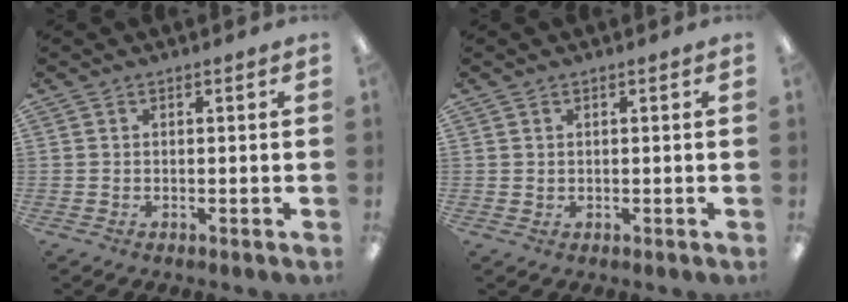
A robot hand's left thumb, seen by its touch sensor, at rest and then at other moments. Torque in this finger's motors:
{"motor_torque": [-0.31, 0.07, -0.19, 0.21, 0.09]}